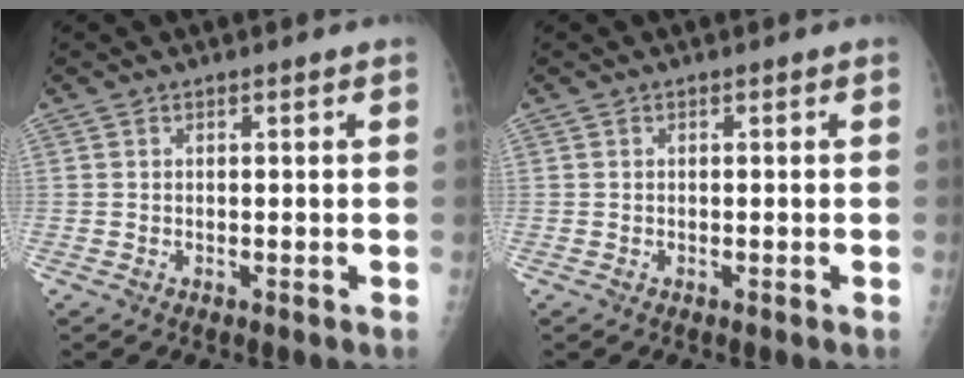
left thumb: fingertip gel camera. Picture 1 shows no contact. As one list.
[{"total": 0.0}]